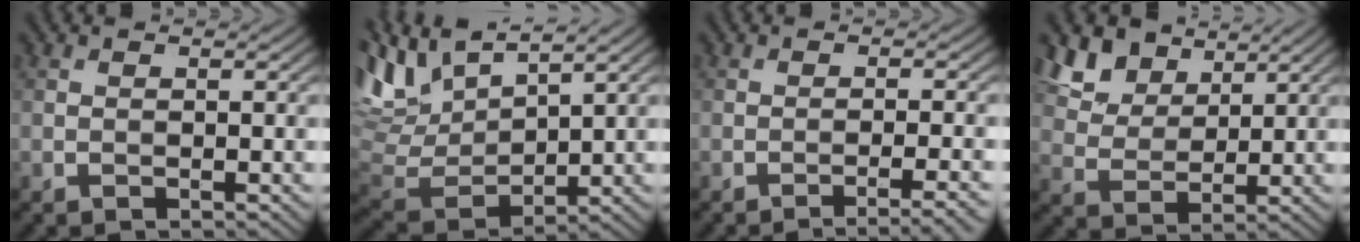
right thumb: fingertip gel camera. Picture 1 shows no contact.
{"total": 10.3, "force": [7.0, 3.6, 6.6], "torque": [-0.178, 0.013, 0.142]}
{"total": 4.1, "force": [-2.4, 0.6, 3.2], "torque": [-0.041, 0.013, -0.046]}
{"total": 7.8, "force": [5.1, 4.6, 3.6], "torque": [-0.095, -0.004, 0.108]}